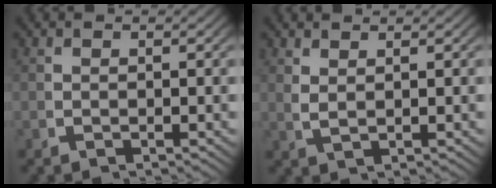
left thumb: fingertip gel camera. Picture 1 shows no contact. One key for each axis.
{"total": 1.7, "fx": 1.4, "fy": 0.3, "fz": 0.8, "tx": -0.022, "ty": -0.003, "tz": 0.037}